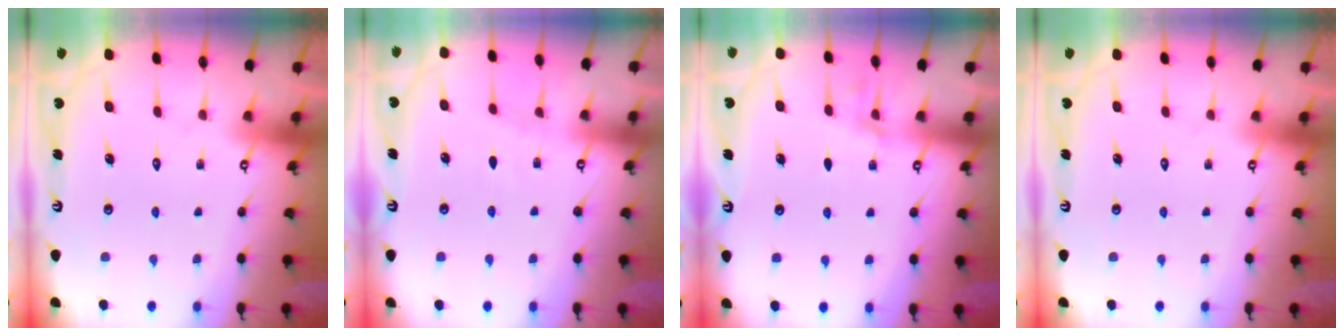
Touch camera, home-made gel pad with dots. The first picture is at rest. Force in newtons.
{"total": 2.7, "press": 2.6, "slide": 0.4}
{"total": 1.3, "press": 1.2, "slide": 0.3}
{"total": 0.0}